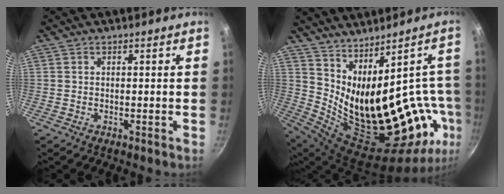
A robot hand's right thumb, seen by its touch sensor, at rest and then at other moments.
{"total": 25.2, "force": [0.7, 12.9, 21.6], "torque": [-0.280, -0.048, 0.058]}